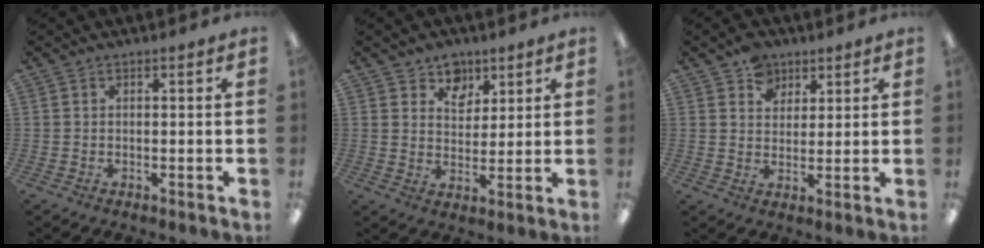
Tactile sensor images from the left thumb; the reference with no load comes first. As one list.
[{"total": 6.9, "force": [4.8, 4.9, 0.7], "torque": [-0.010, -0.032, 0.088]}, {"total": 6.9, "force": [4.4, 5.1, 1.4], "torque": [-0.019, -0.014, 0.080]}]